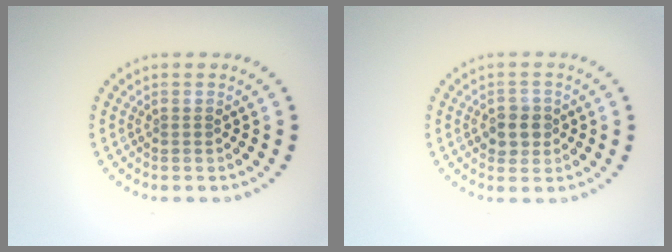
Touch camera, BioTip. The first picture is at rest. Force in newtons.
{"total": 2.4, "press": 2.3, "slide": 0.7}